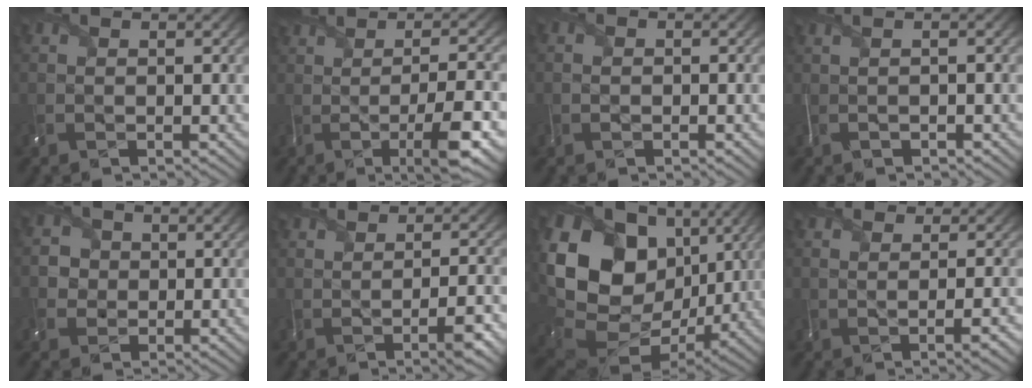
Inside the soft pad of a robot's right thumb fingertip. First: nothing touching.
{"total": 7.7, "force": [-1.6, 0.8, 7.4], "torque": [-0.095, 0.017, -0.025]}
{"total": 1.2, "force": [-1.1, 0.3, -0.1], "torque": [0.009, -0.003, -0.021]}
{"total": 1.0, "force": [-0.2, -0.1, 1.0], "torque": [-0.007, 0.005, -0.023]}
{"total": 2.8, "force": [-0.5, 2.7, 0.4], "torque": [-0.016, -0.001, -0.018]}
{"total": 3.1, "force": [-0.8, 0.2, 3.0], "torque": [-0.035, 0.012, -0.017]}
{"total": 19.1, "force": [2.6, 14.7, 11.9], "torque": [-0.289, -0.008, 0.066]}
{"total": 4.9, "force": [1.9, 1.9, 4.1], "torque": [-0.047, 0.030, 0.008]}